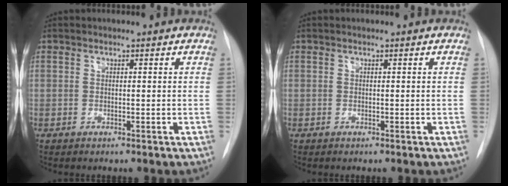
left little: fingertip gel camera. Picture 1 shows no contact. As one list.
[{"total": 0.0}]